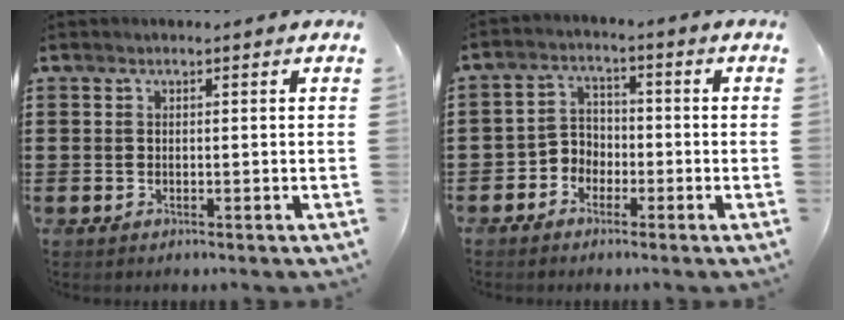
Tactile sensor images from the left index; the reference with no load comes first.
{"total": 3.6, "force": [-2.6, 2.4, 0.4], "torque": [-0.020, 0.009, -0.058]}